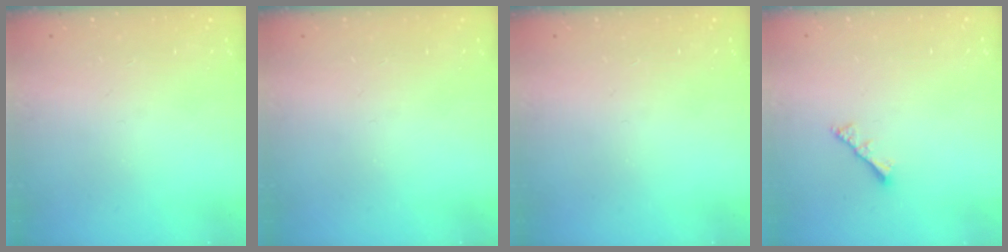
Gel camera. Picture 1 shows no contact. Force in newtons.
{"total": 0.0}
{"total": 0.0}
{"total": 2.8, "press": 2.8, "slide": 0.6}